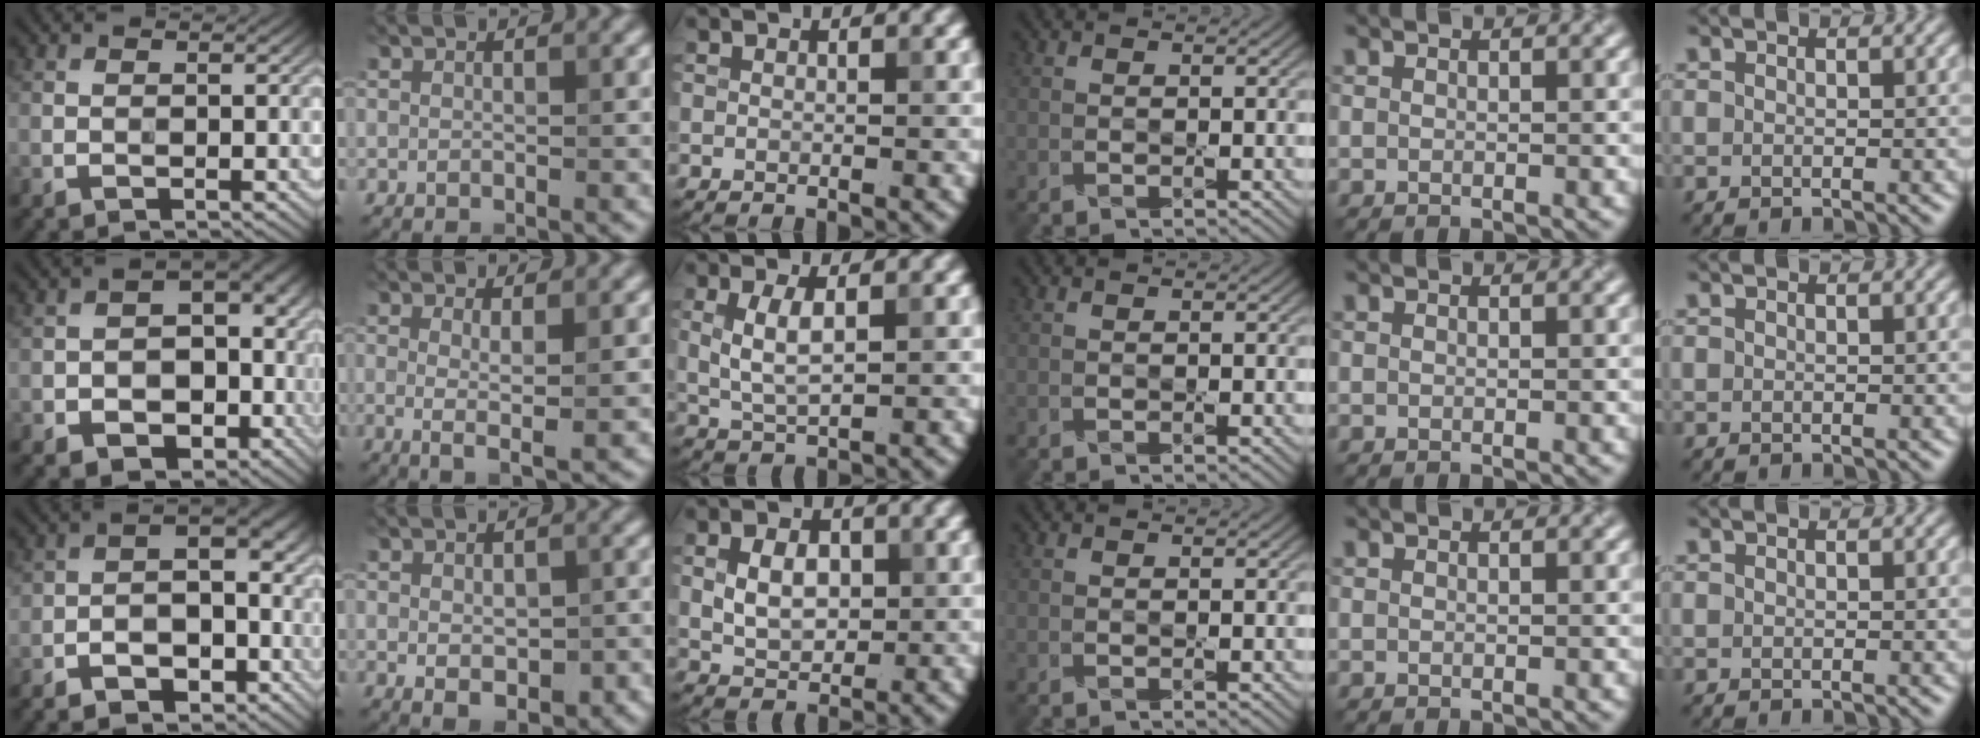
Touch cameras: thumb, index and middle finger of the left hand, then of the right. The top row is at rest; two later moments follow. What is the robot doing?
{"motion": "wipe", "object": "phone"}